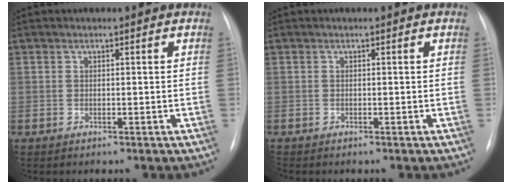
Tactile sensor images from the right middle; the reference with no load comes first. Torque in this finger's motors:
{"motor_torque": [0.75, -0.78, 0.04, 0.07]}